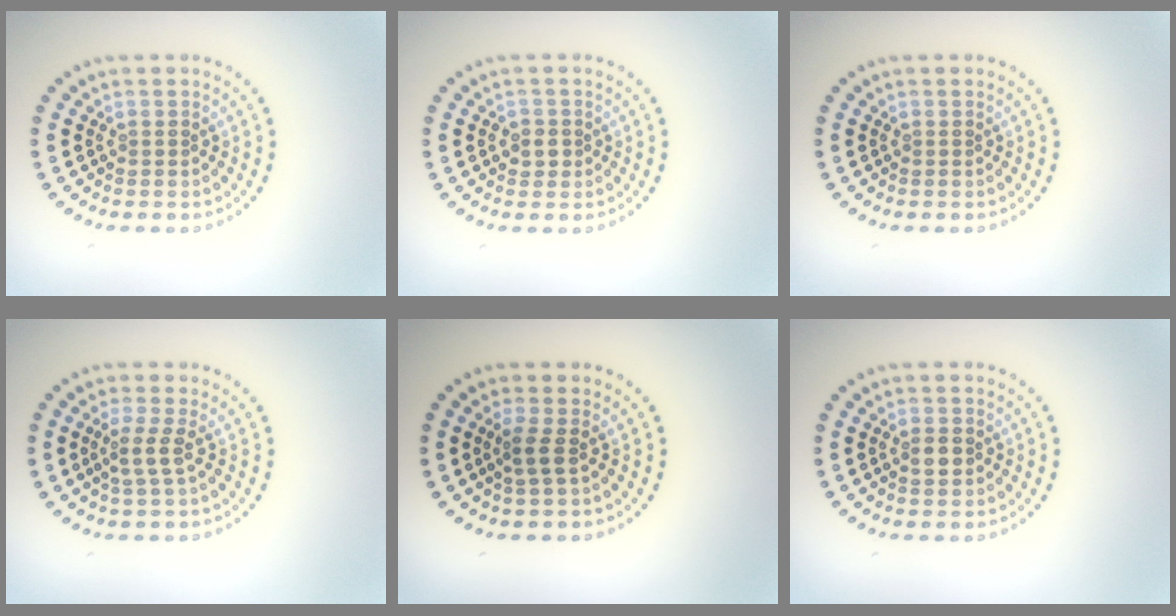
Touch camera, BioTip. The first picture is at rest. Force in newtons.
{"total": 1.4, "press": 1.3, "slide": 0.5}
{"total": 0.0}
{"total": 2.0, "press": 1.4, "slide": 1.4}
{"total": 1.5, "press": 1.3, "slide": 0.9}
{"total": 1.5, "press": 1.4, "slide": 0.3}